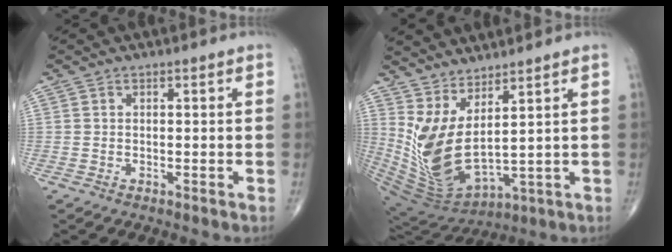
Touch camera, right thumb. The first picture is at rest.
{"total": 12.9, "force": [4.8, 4.0, 11.3], "torque": [-0.230, -0.060, 0.119]}